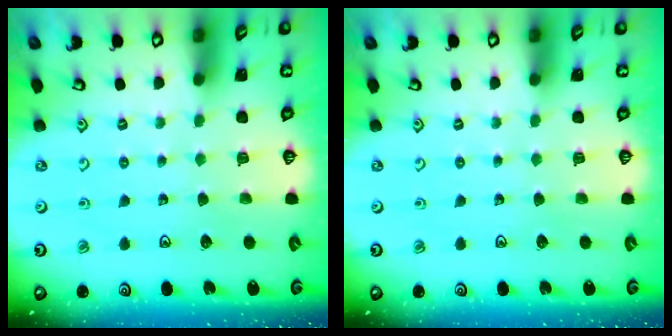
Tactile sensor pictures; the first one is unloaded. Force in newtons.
{"total": 0.0}